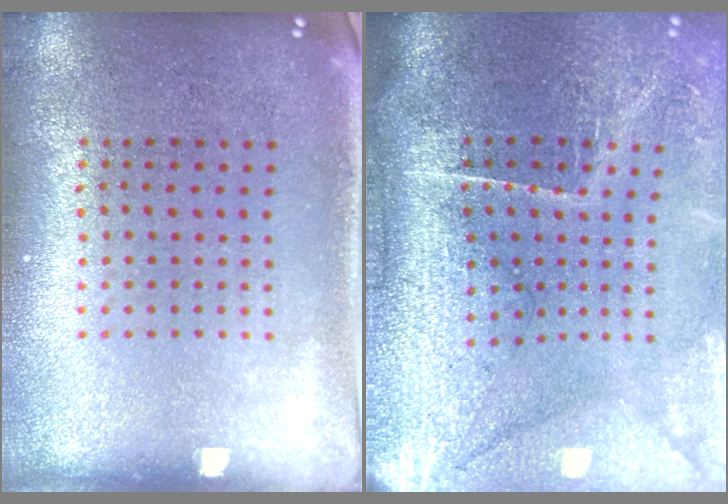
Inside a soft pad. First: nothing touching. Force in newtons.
{"total": 4.7, "press": 4.0, "slide": 2.5}